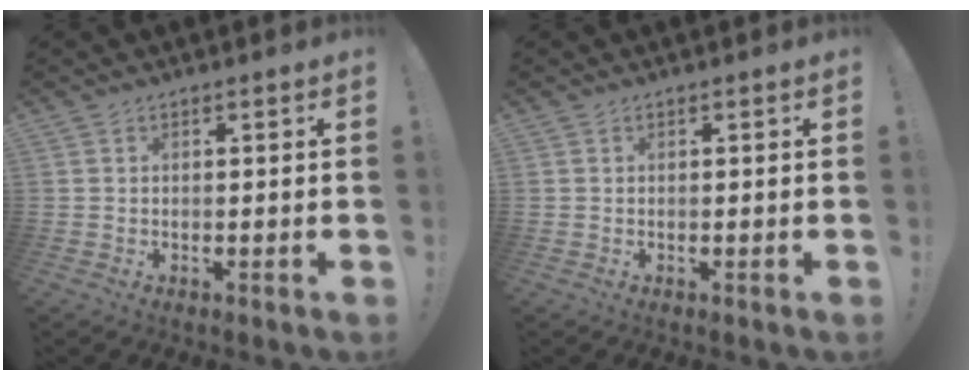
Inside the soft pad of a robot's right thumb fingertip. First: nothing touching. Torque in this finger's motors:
{"motor_torque": [0.00, 0.00, -0.01, 0.02, 0.00]}